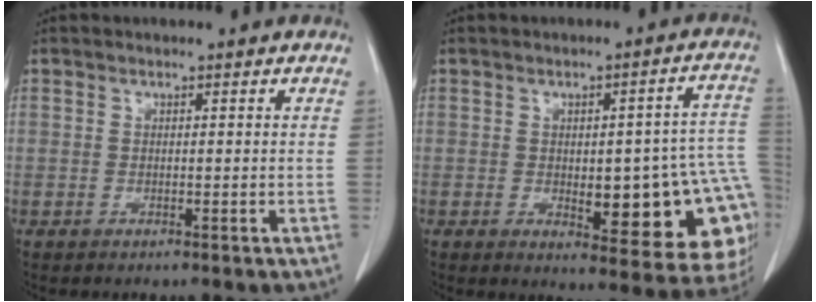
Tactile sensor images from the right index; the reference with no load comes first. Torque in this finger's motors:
{"motor_torque": [0.43, -0.34, 0.22, 0.04]}